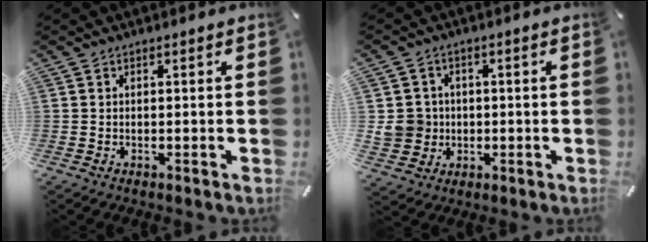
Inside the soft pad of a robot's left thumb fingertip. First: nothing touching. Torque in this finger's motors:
{"motor_torque": [0.02, 0.03, 0.01, -0.01, 0.06]}